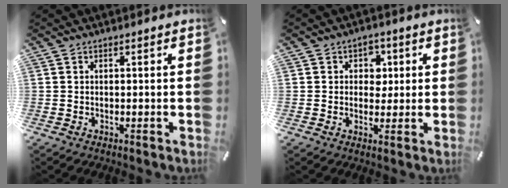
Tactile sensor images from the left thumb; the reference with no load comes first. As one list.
[{"total": 5.1, "force": [0.9, 4.5, 2.3], "torque": [-0.016, -0.004, 0.006]}]